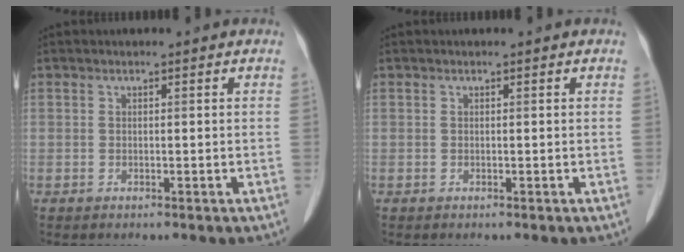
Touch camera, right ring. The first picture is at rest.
{"total": 0.0}